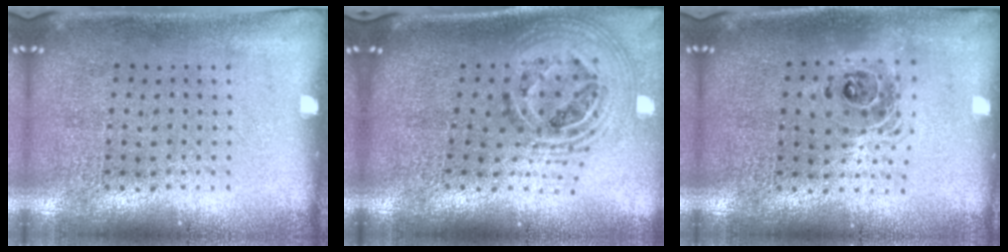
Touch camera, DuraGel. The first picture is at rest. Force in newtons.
{"total": 1.9, "press": 1.5, "slide": 1.1}
{"total": 1.5, "press": 1.3, "slide": 0.9}